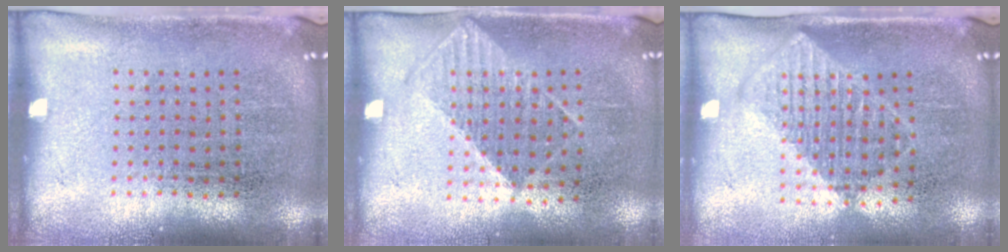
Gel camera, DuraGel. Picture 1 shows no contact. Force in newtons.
{"total": 1.0, "press": 0.9, "slide": 0.5}
{"total": 1.2, "press": 1.1, "slide": 0.5}